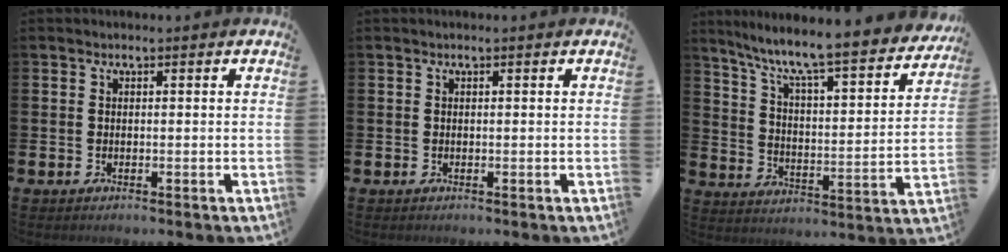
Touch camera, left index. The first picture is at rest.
{"total": 0.0}
{"total": 8.2, "force": [7.3, 0.8, 3.6], "torque": [-0.102, -0.062, 0.117]}